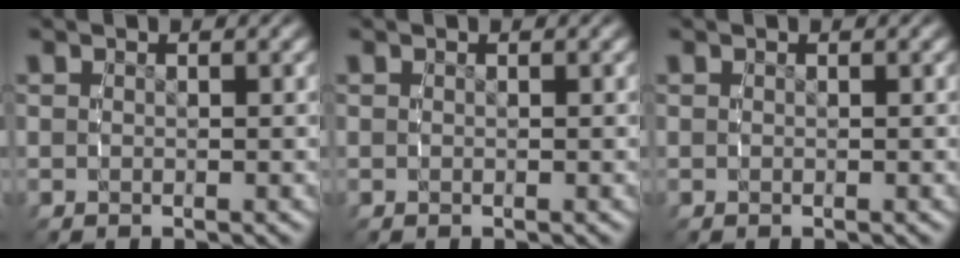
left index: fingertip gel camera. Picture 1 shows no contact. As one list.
[{"total": 0.0}, {"total": 0.0}]